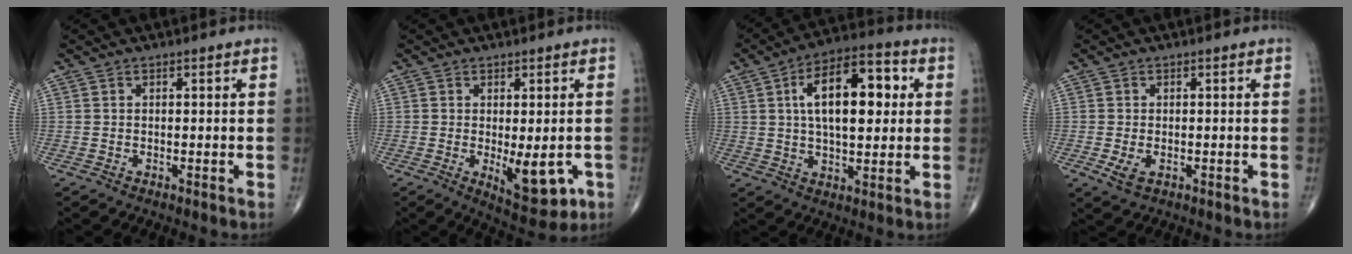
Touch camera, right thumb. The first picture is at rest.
{"total": 8.7, "force": [-2.0, 3.6, 7.7], "torque": [-0.084, -0.016, -0.018]}
{"total": 16.3, "force": [3.4, 7.8, 13.9], "torque": [-0.203, 0.014, 0.051]}
{"total": 2.8, "force": [-0.8, 1.6, 2.1], "torque": [-0.043, -0.004, -0.012]}